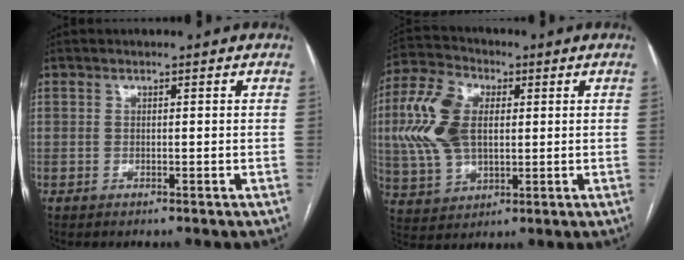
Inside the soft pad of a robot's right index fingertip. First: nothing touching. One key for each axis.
{"total": 12.4, "fx": 2.1, "fy": 7.3, "fz": 9.9, "tx": -0.242, "ty": 0.027, "tz": 0.045}